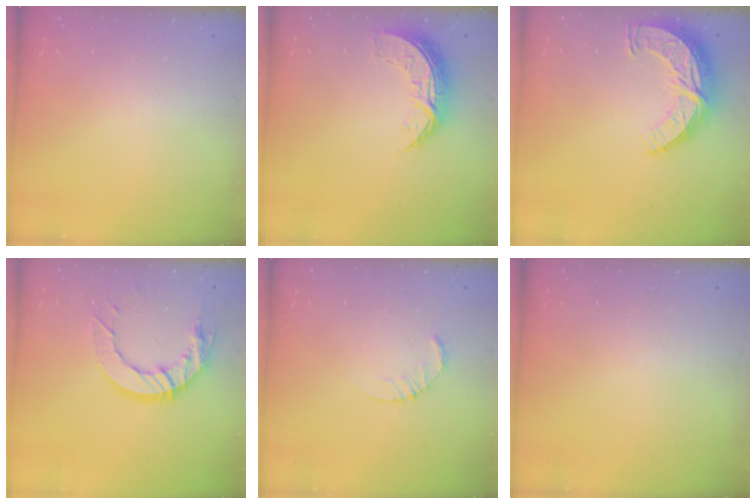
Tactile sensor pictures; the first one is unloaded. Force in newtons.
{"total": 8.1, "press": 8.0, "slide": 0.8}
{"total": 11.7, "press": 11.7, "slide": 0.9}
{"total": 12.1, "press": 12.1, "slide": 0.8}
{"total": 2.6, "press": 2.6, "slide": 0.4}
{"total": 0.0}